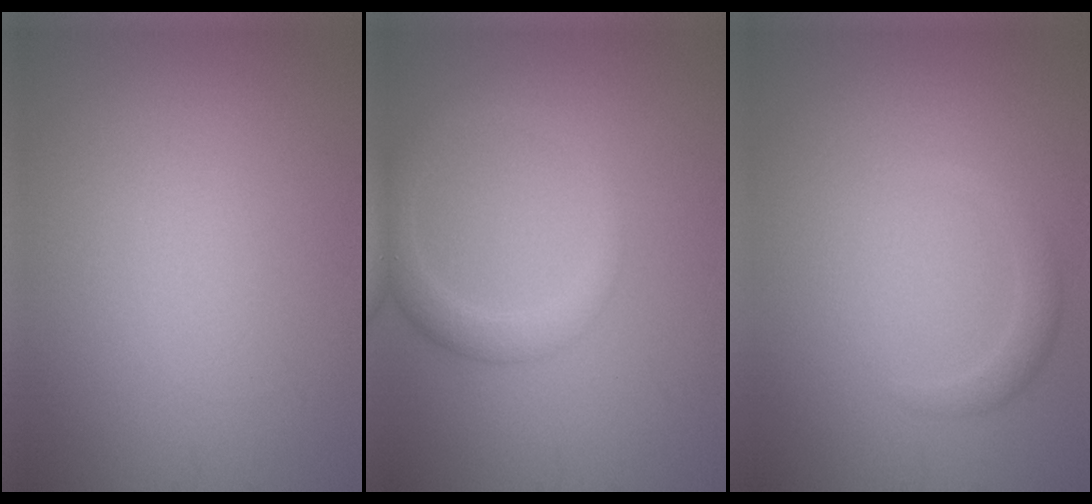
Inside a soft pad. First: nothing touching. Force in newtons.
{"total": 2.5, "press": 2.5, "slide": 0.2}
{"total": 1.5, "press": 1.5, "slide": 0.1}